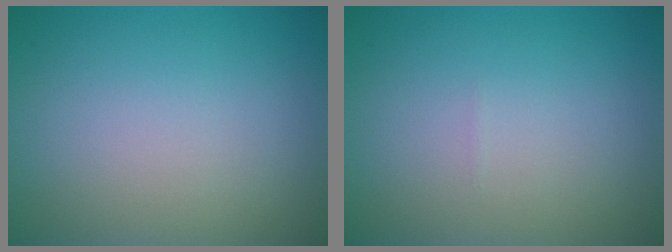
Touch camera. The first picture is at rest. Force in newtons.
{"total": 0.0}